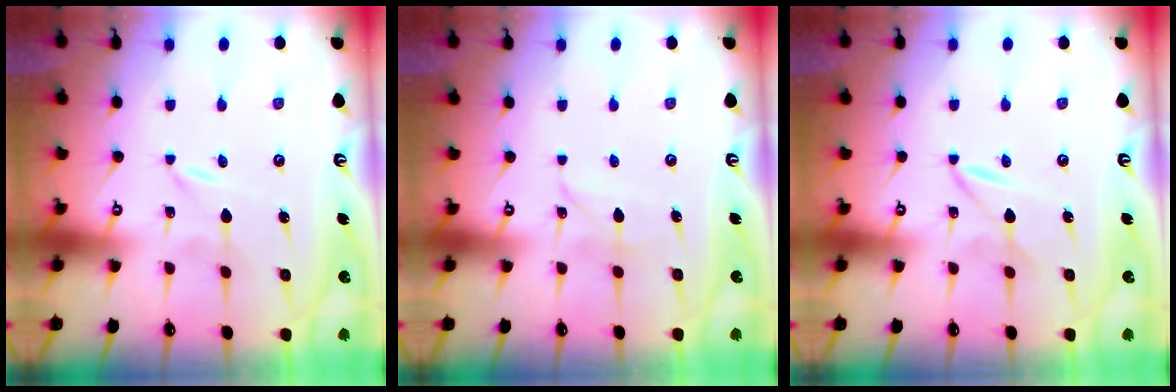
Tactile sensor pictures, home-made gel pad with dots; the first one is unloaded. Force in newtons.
{"total": 2.7, "press": 2.7, "slide": 0.3}
{"total": 2.1, "press": 2.1, "slide": 0.3}